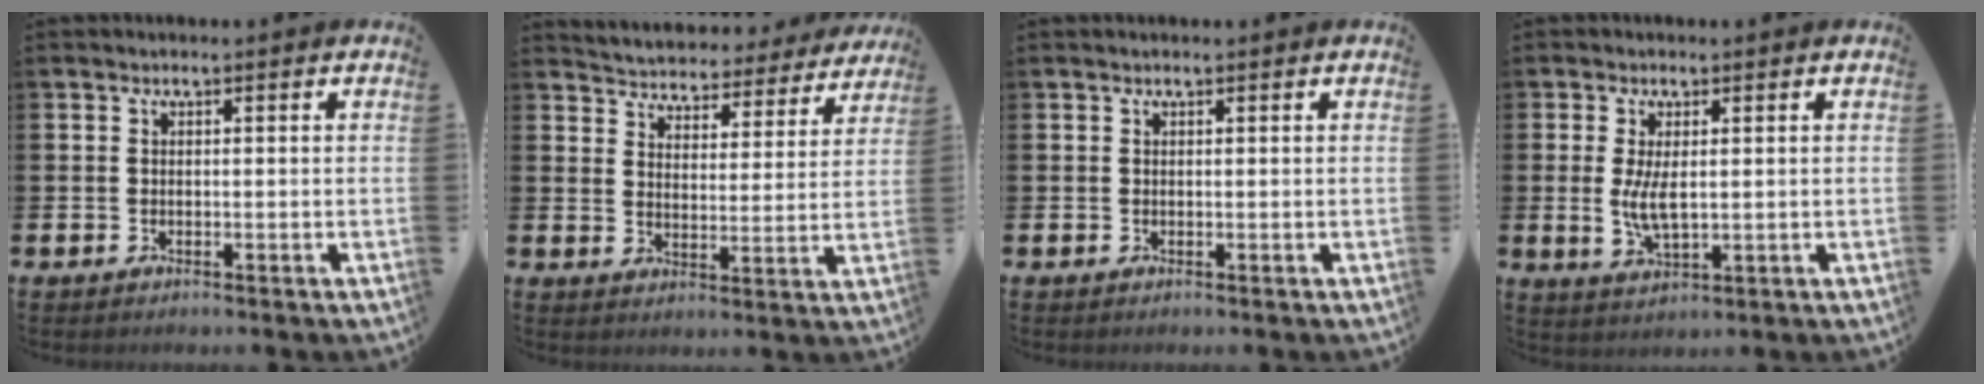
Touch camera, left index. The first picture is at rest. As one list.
[{"total": 4.6, "force": [4.5, 0.9, -0.1], "torque": [-0.026, -0.039, 0.076]}, {"total": 0.0}, {"total": 4.3, "force": [0.7, 1.6, 3.9], "torque": [-0.065, -0.002, 0.010]}]